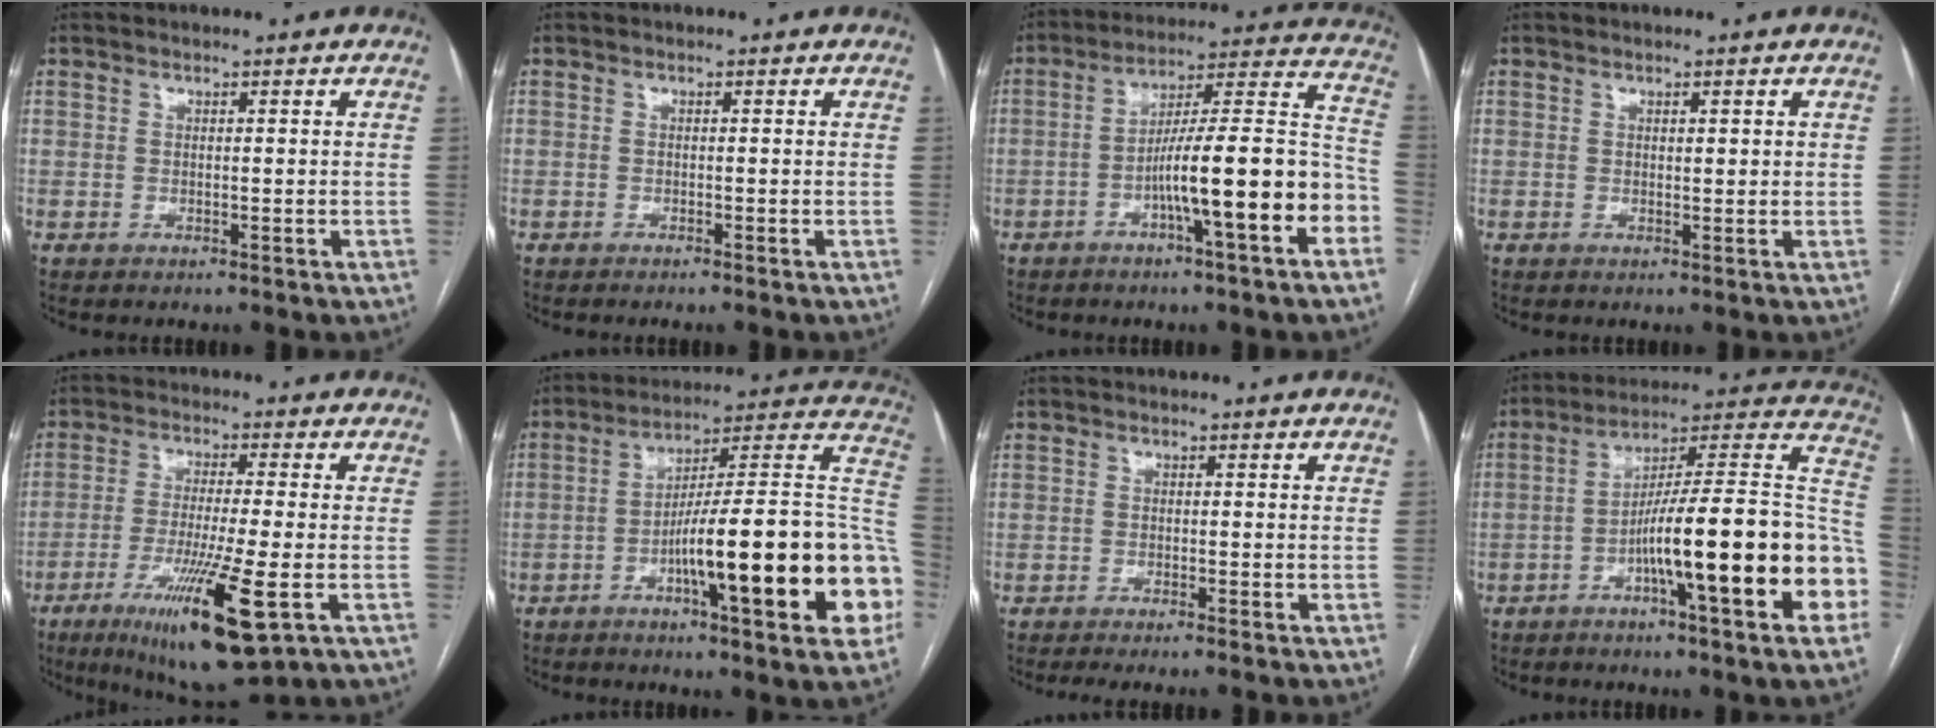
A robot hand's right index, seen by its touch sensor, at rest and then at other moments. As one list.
[{"total": 0.9, "force": [-0.8, -0.3, 0.4], "torque": [-0.008, 0.003, -0.013]}, {"total": 16.4, "force": [-6.0, 0.9, 15.3], "torque": [-0.226, 0.022, -0.093]}, {"total": 1.3, "force": [0.5, 0.4, 1.1], "torque": [-0.014, 0.000, 0.006]}, {"total": 14.5, "force": [-5.9, 1.1, 13.2], "torque": [-0.241, -0.040, -0.094]}, {"total": 24.8, "force": [-7.2, 2.2, 23.6], "torque": [-0.261, 0.017, -0.105]}, {"total": 2.9, "force": [-2.4, -0.4, 1.7], "torque": [-0.021, -0.002, -0.038]}, {"total": 22.9, "force": [-6.9, 1.7, 21.8], "torque": [-0.247, 0.024, -0.104]}]